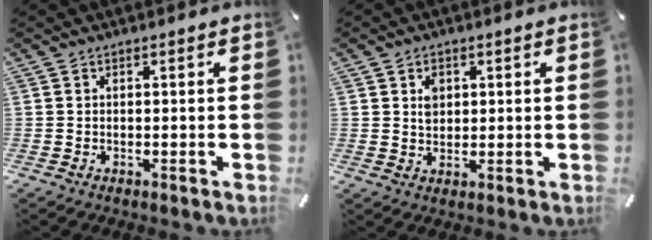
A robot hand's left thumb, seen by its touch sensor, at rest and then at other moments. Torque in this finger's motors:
{"motor_torque": [0.45, 0.65, 0.33, -0.40, 0.00]}